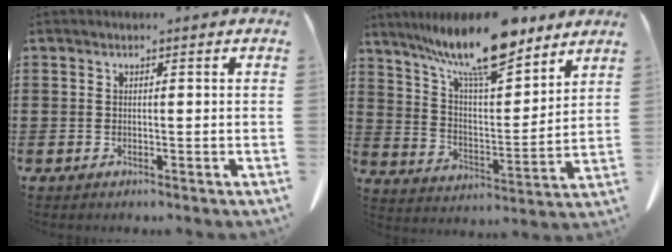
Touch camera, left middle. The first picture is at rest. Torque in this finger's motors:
{"motor_torque": [2.14, 0.00, 1.00, 0.21]}